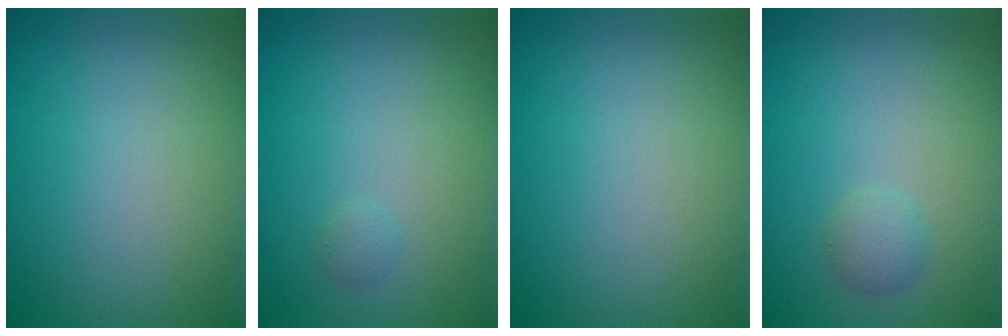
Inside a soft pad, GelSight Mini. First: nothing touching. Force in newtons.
{"total": 0.6, "press": 0.6, "slide": 0.0}
{"total": 0.0}
{"total": 1.3, "press": 1.3, "slide": 0.2}